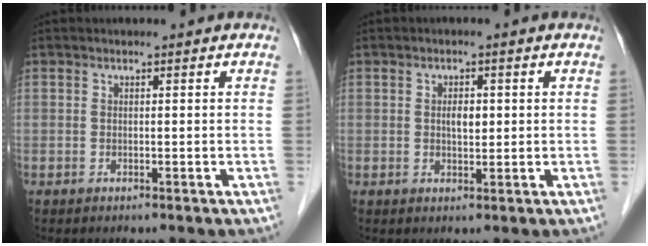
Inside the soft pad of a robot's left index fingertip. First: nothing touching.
{"total": 2.3, "force": [0.3, 1.1, 2.0], "torque": [-0.034, -0.001, 0.004]}